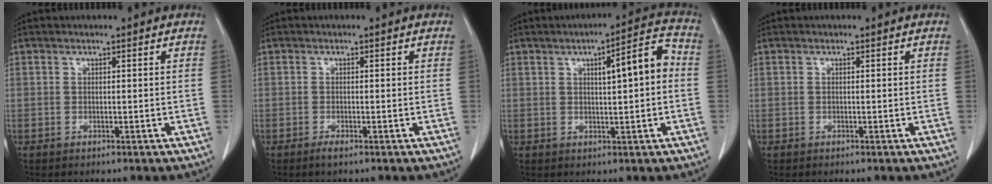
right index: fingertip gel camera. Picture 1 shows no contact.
{"total": 1.0, "force": [-0.7, 0.0, 0.8], "torque": [-0.015, -0.002, -0.014]}
{"total": 7.5, "force": [1.0, 1.3, 7.3], "torque": [-0.104, 0.021, 0.011]}
{"total": 0.0}